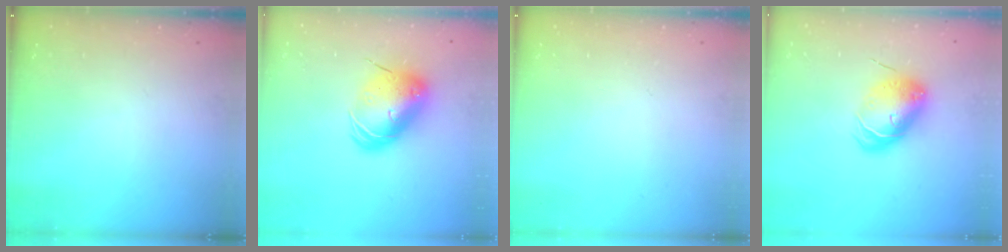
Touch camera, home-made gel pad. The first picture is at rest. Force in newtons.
{"total": 11.9, "press": 11.7, "slide": 2.0}
{"total": 0.0}
{"total": 10.4, "press": 10.3, "slide": 0.8}